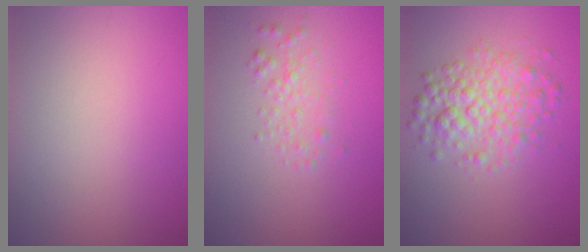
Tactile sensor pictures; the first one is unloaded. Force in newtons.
{"total": 1.5, "press": 1.5, "slide": 0.0}
{"total": 4.1, "press": 4.1, "slide": 0.1}